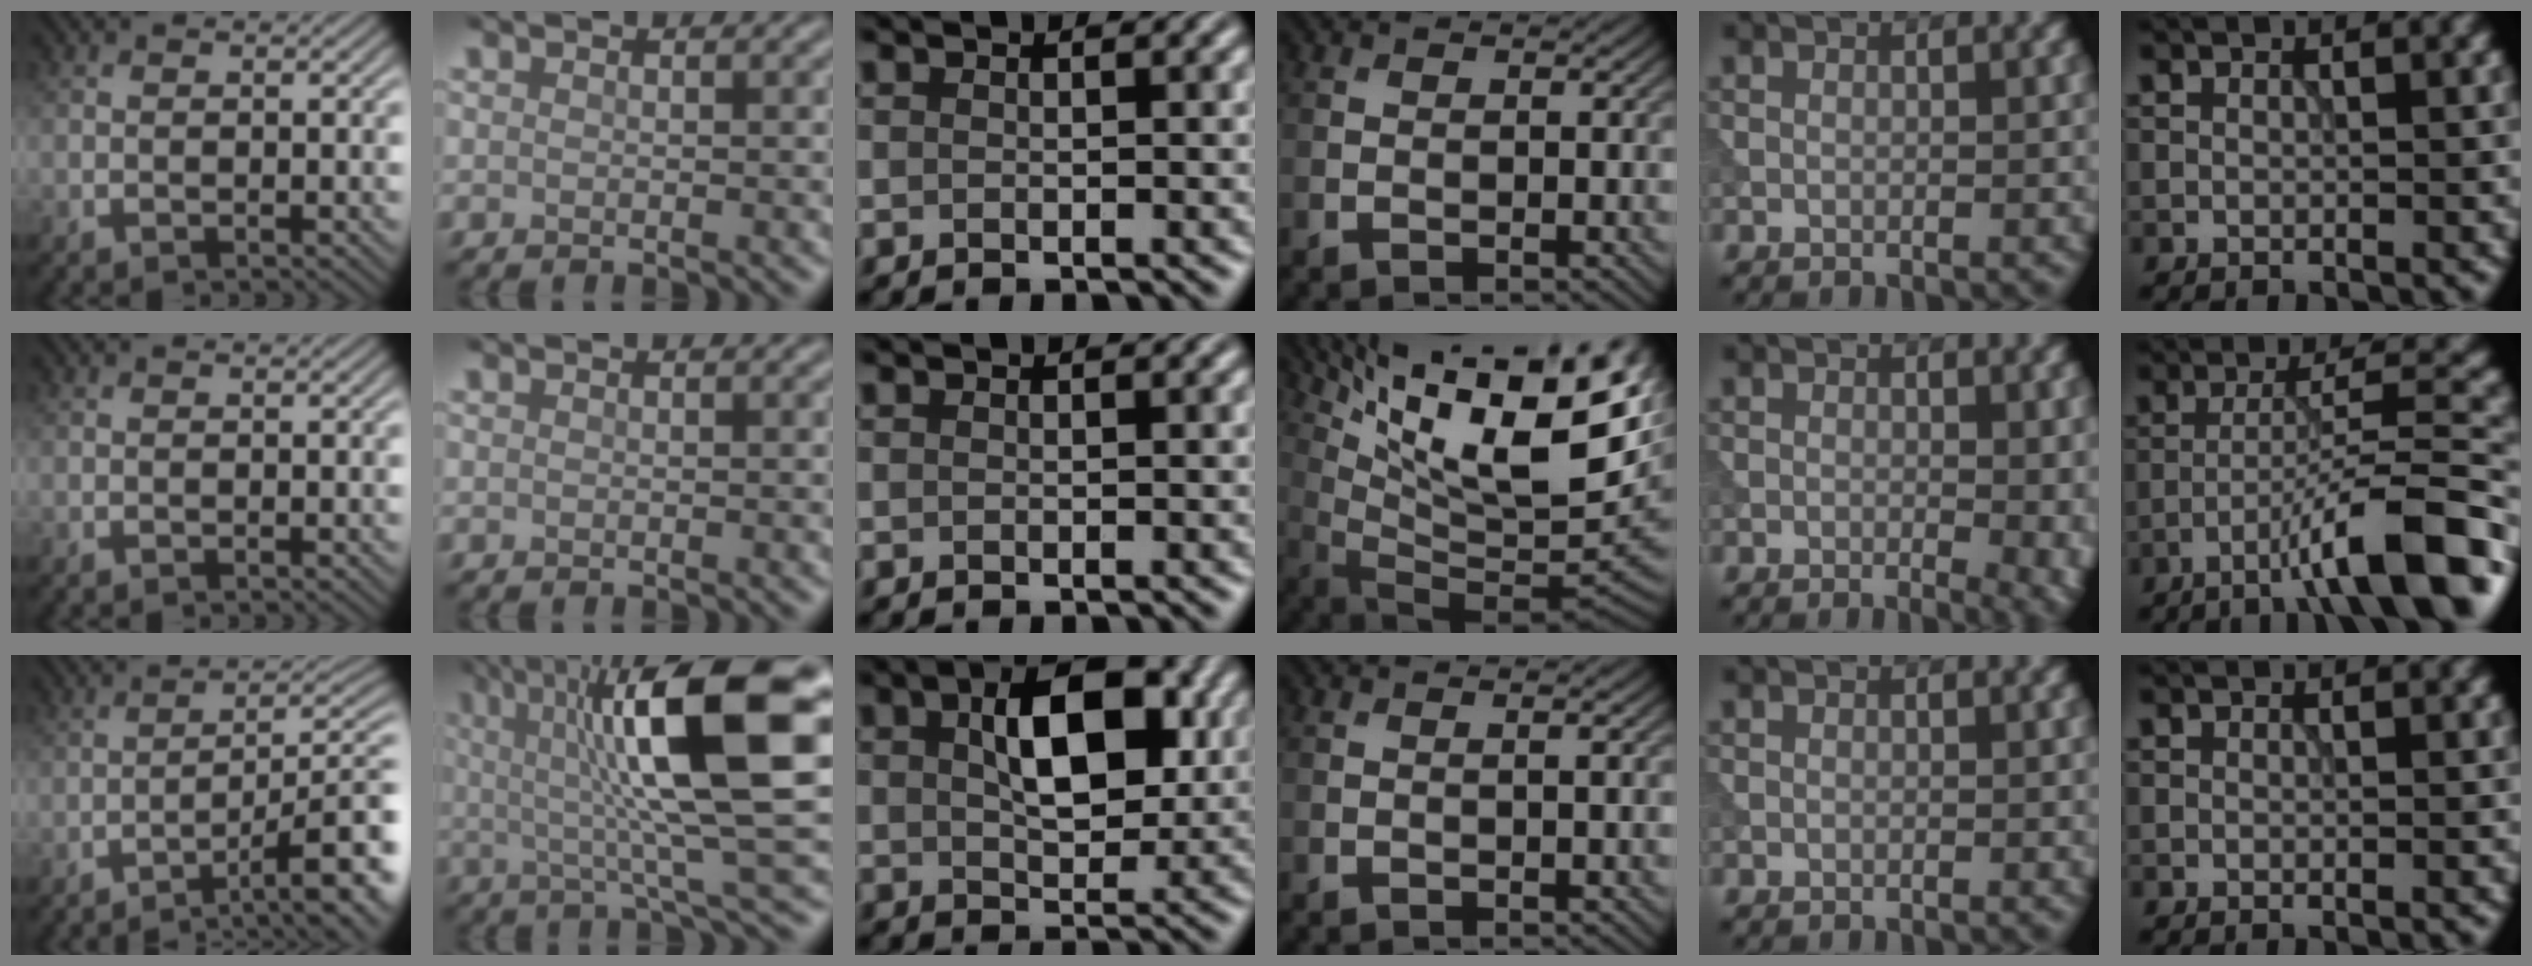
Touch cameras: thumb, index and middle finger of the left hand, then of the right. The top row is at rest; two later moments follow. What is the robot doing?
{"motion": "dispense", "object": "syringe"}